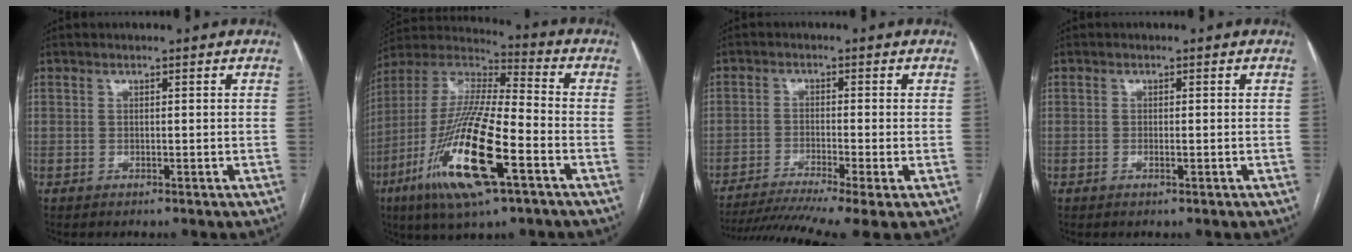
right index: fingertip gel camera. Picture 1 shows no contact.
{"total": 21.2, "force": [-8.5, 3.2, 19.1], "torque": [-0.422, -0.038, -0.159]}
{"total": 11.7, "force": [-8.7, -0.5, 7.8], "torque": [-0.128, -0.020, -0.141]}
{"total": 1.0, "force": [-0.3, 0.2, 0.9], "torque": [-0.017, -0.001, -0.004]}